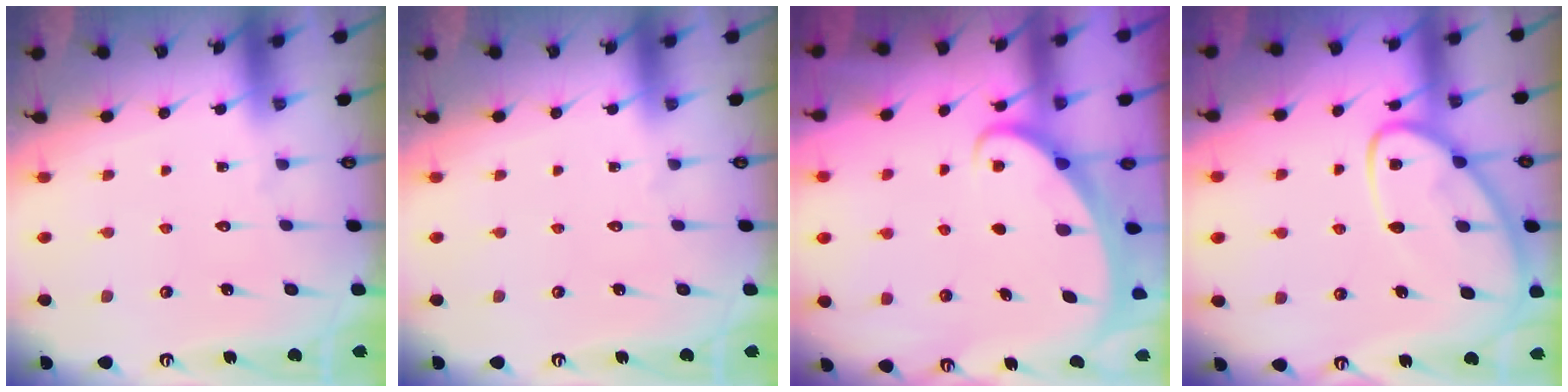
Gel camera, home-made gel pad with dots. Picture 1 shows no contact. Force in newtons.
{"total": 0.0}
{"total": 2.1, "press": 2.1, "slide": 0.2}
{"total": 9.9, "press": 9.9, "slide": 0.9}